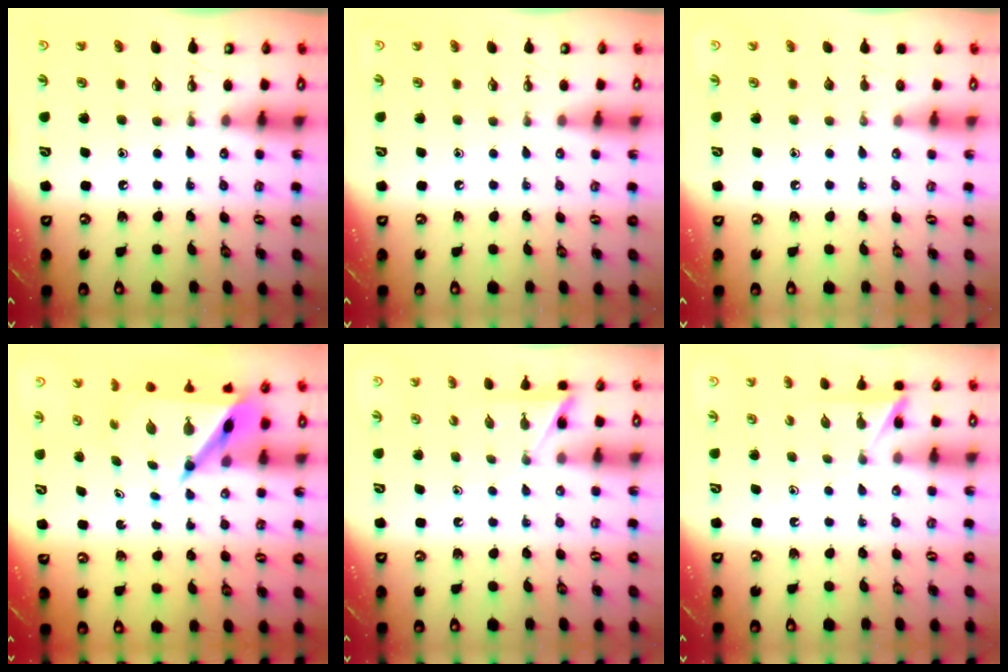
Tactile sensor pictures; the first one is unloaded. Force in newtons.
{"total": 0.0}
{"total": 0.0}
{"total": 9.8, "press": 9.8, "slide": 0.4}
{"total": 3.6, "press": 3.6, "slide": 0.4}
{"total": 3.7, "press": 3.7, "slide": 0.3}